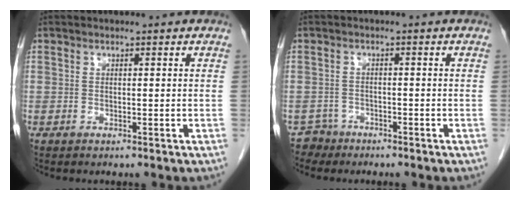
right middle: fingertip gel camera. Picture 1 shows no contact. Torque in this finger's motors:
{"motor_torque": [0.08, -0.13, -0.02, 0.00]}